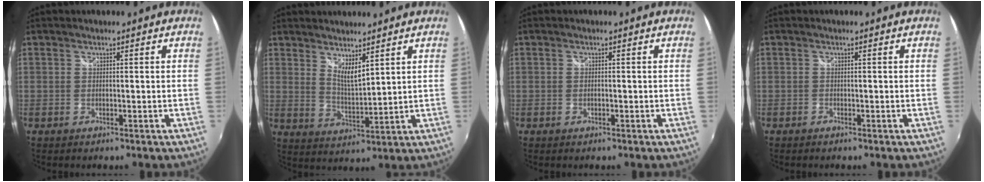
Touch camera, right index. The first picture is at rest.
{"total": 5.3, "force": [4.0, 1.1, 3.3], "torque": [-0.055, -0.012, 0.069]}
{"total": 0.8, "force": [-0.3, 0.4, 0.5], "torque": [-0.012, -0.001, -0.006]}
{"total": 0.7, "force": [-0.6, 0.3, 0.2], "torque": [-0.005, -0.003, -0.013]}